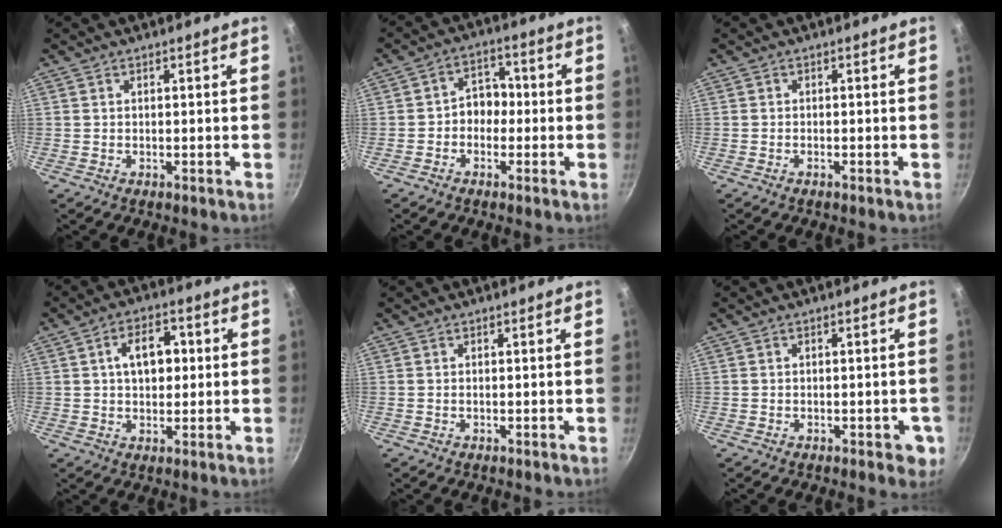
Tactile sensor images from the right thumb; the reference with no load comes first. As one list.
[{"total": 5.5, "force": [-1.0, 4.4, 3.1], "torque": [-0.003, 0.024, -0.027]}, {"total": 0.5, "force": [-0.4, 0.1, 0.3], "torque": [-0.010, 0.004, -0.010]}, {"total": 8.0, "force": [1.3, 5.1, 6.1], "torque": [-0.072, 0.010, 0.014]}, {"total": 0.0}, {"total": 3.9, "force": [-1.3, 2.0, 3.1], "torque": [-0.019, 0.007, -0.016]}]